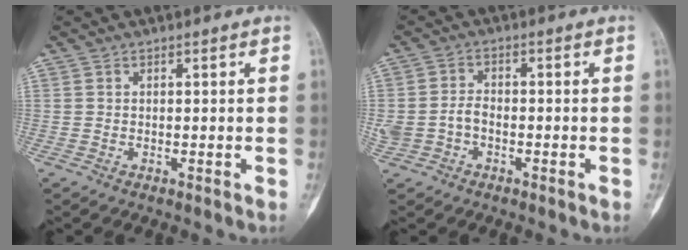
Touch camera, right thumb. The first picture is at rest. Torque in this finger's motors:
{"motor_torque": [0.46, 0.49, 0.60, -0.11, 0.15]}